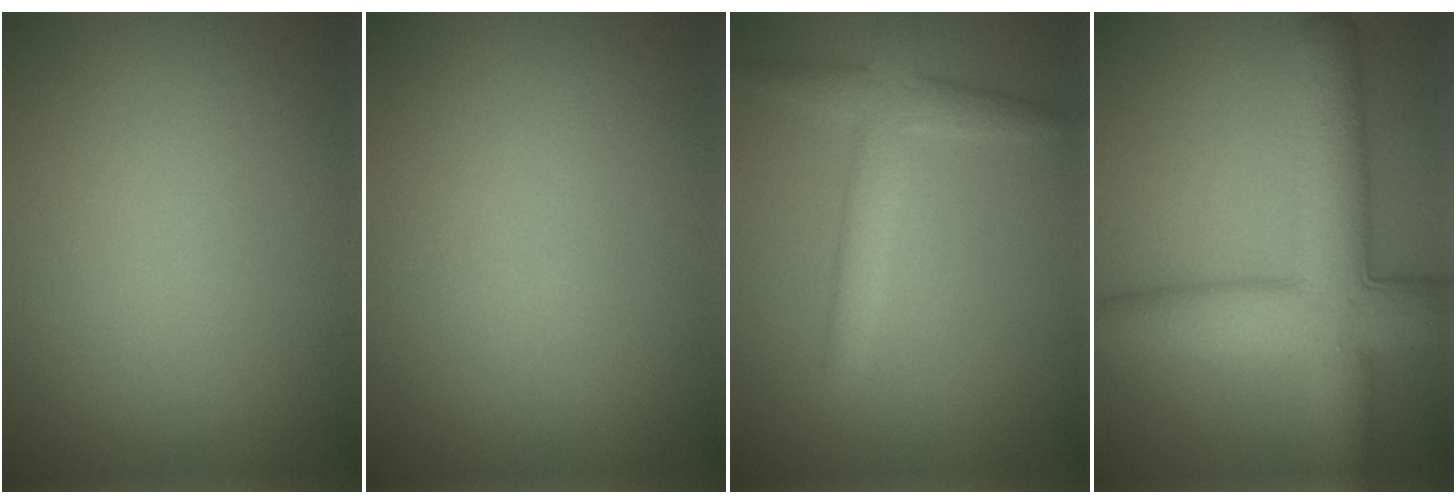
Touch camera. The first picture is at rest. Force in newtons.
{"total": 0.0}
{"total": 3.4, "press": 3.4, "slide": 0.1}
{"total": 8.5, "press": 8.5, "slide": 0.3}